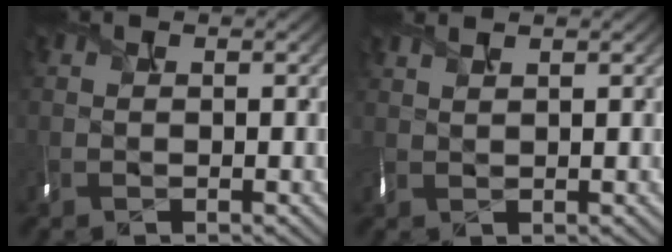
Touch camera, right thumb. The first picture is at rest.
{"total": 1.7, "force": [1.2, 0.5, 1.0], "torque": [-0.011, 0.003, 0.021]}